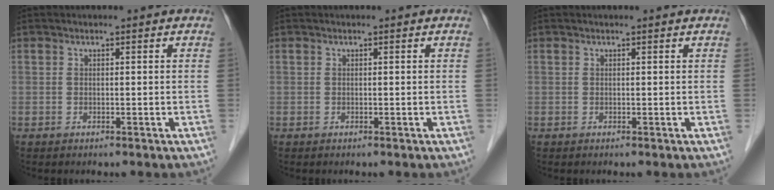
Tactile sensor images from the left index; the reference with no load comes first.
{"total": 0.0}
{"total": 0.5, "force": [0.5, 0.0, 0.2], "torque": [-0.004, 0.000, 0.008]}